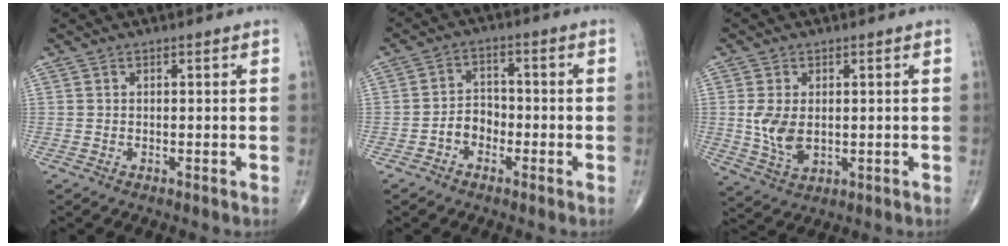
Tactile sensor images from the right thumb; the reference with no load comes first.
{"total": 4.5, "force": [-2.0, 3.4, 2.2], "torque": [-0.018, 0.025, -0.043]}
{"total": 6.6, "force": [0.1, 4.0, 5.2], "torque": [-0.107, -0.010, 0.009]}